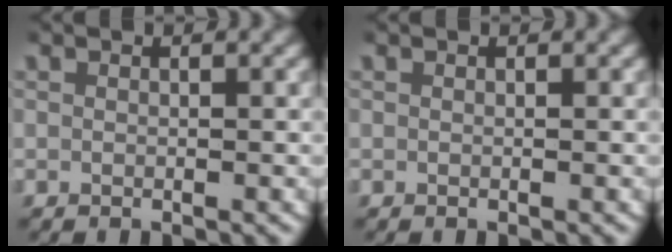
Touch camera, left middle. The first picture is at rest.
{"total": 0.0}